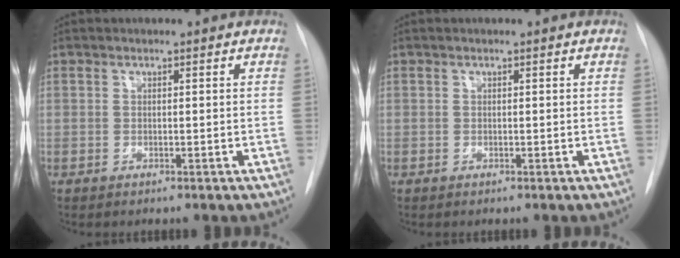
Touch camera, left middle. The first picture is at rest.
{"total": 0.0}